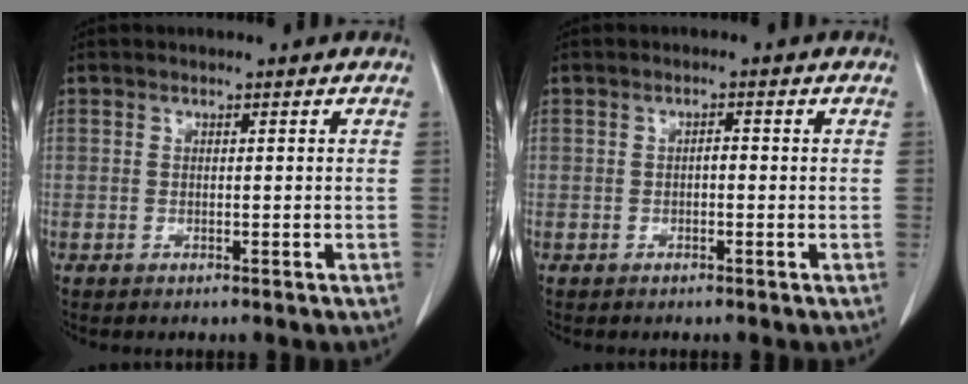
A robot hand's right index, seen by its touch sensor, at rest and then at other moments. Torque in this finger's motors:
{"motor_torque": [0.26, -0.11, 0.07, 0.03]}